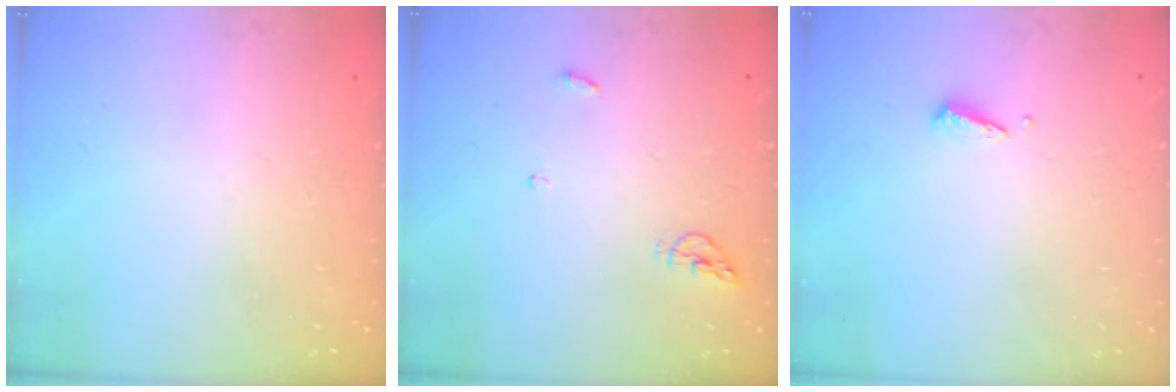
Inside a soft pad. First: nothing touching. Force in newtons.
{"total": 5.2, "press": 5.2, "slide": 0.7}
{"total": 2.9, "press": 2.9, "slide": 0.4}